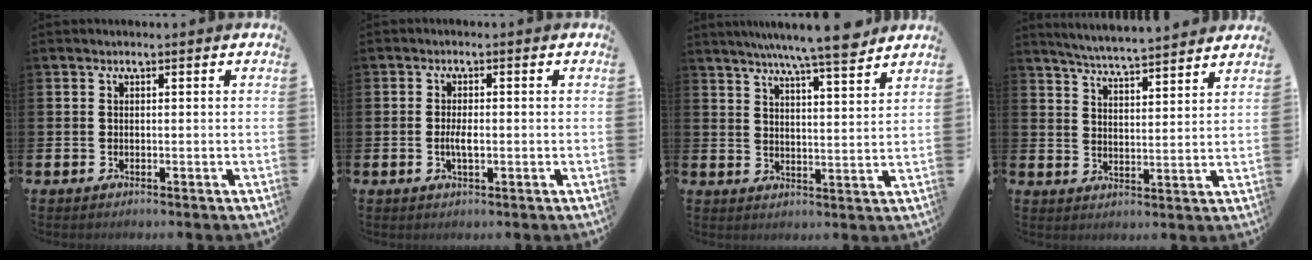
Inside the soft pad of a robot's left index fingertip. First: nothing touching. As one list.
[{"total": 2.3, "force": [-0.3, 0.9, 2.1], "torque": [-0.034, -0.002, -0.007]}, {"total": 8.0, "force": [7.4, -0.1, 3.0], "torque": [-0.059, -0.042, 0.127]}, {"total": 5.5, "force": [5.4, -0.5, 0.7], "torque": [-0.039, -0.037, 0.095]}]